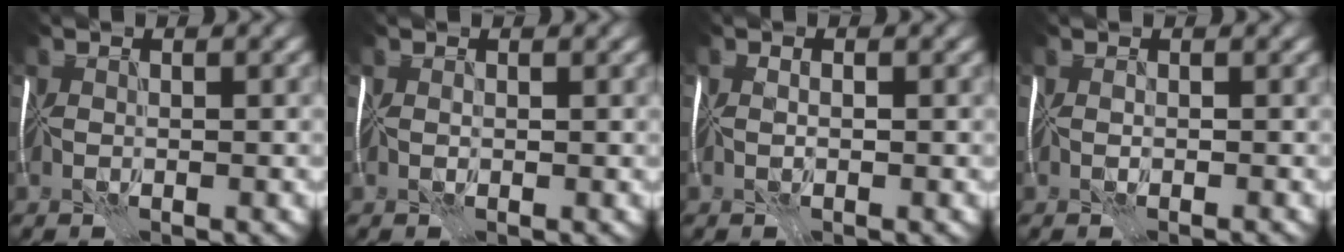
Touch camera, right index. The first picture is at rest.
{"total": 0.8, "force": [0.3, 0.5, 0.5], "torque": [-0.008, 0.000, -0.001]}
{"total": 1.2, "force": [-0.5, 0.7, 0.8], "torque": [-0.004, 0.003, -0.007]}
{"total": 1.0, "force": [-0.2, 0.6, 0.7], "torque": [-0.001, 0.005, -0.007]}